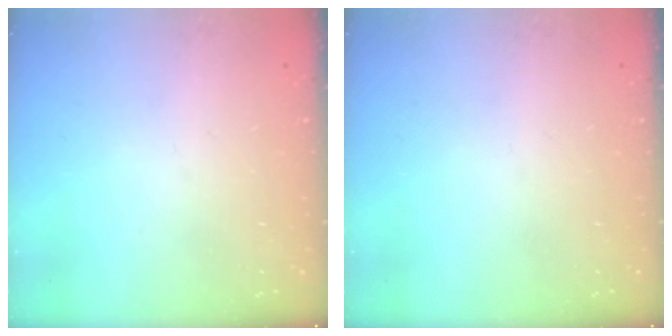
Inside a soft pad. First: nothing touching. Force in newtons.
{"total": 0.0}